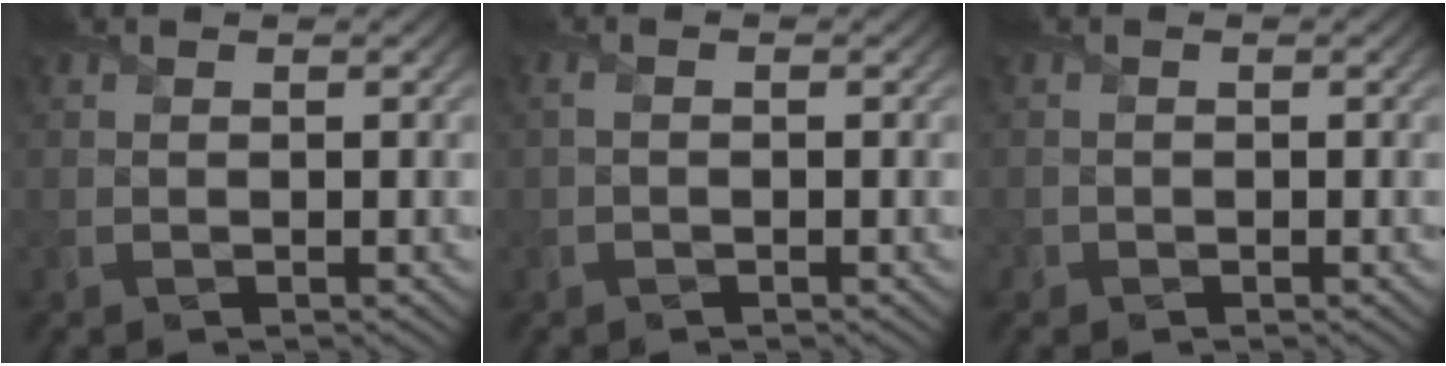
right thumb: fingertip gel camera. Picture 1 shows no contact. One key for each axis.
{"total": 0.9, "fx": -0.3, "fy": 0.2, "fz": 0.8, "tx": -0.020, "ty": 0.001, "tz": -0.007}
{"total": 0.7, "fx": -0.5, "fy": 0.5, "fz": -0.1, "tx": 0.005, "ty": 0.000, "tz": -0.013}